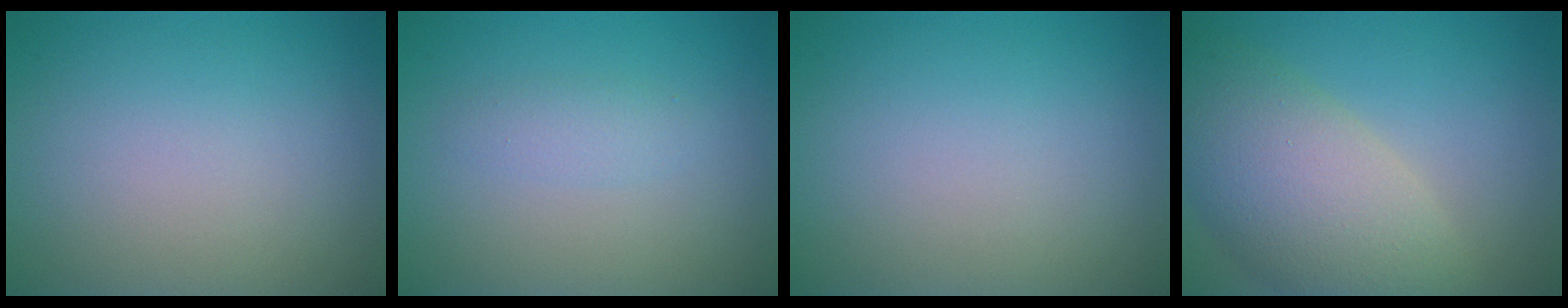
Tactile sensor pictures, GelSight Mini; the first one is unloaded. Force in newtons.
{"total": 1.4, "press": 1.4, "slide": 0.1}
{"total": 0.0}
{"total": 8.8, "press": 8.8, "slide": 0.6}